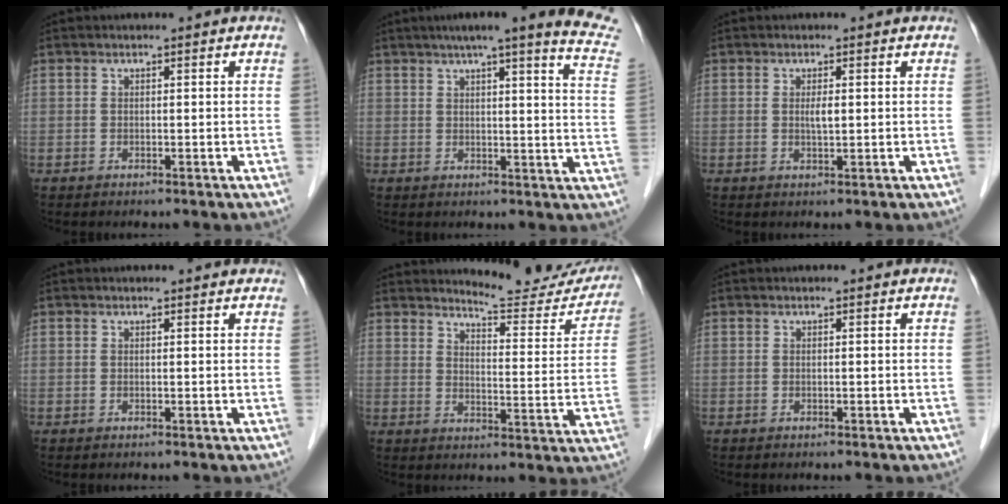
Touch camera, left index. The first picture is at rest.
{"total": 17.8, "force": [14.9, -0.2, 9.7], "torque": [-0.124, -0.038, 0.161]}
{"total": 1.4, "force": [-0.3, 0.2, 1.3], "torque": [-0.028, -0.006, -0.004]}
{"total": 1.7, "force": [1.6, 0.4, 0.4], "torque": [-0.012, 0.002, 0.011]}
{"total": 14.0, "force": [13.5, 2.1, 2.7], "torque": [-0.020, -0.068, 0.151]}
{"total": 0.0}